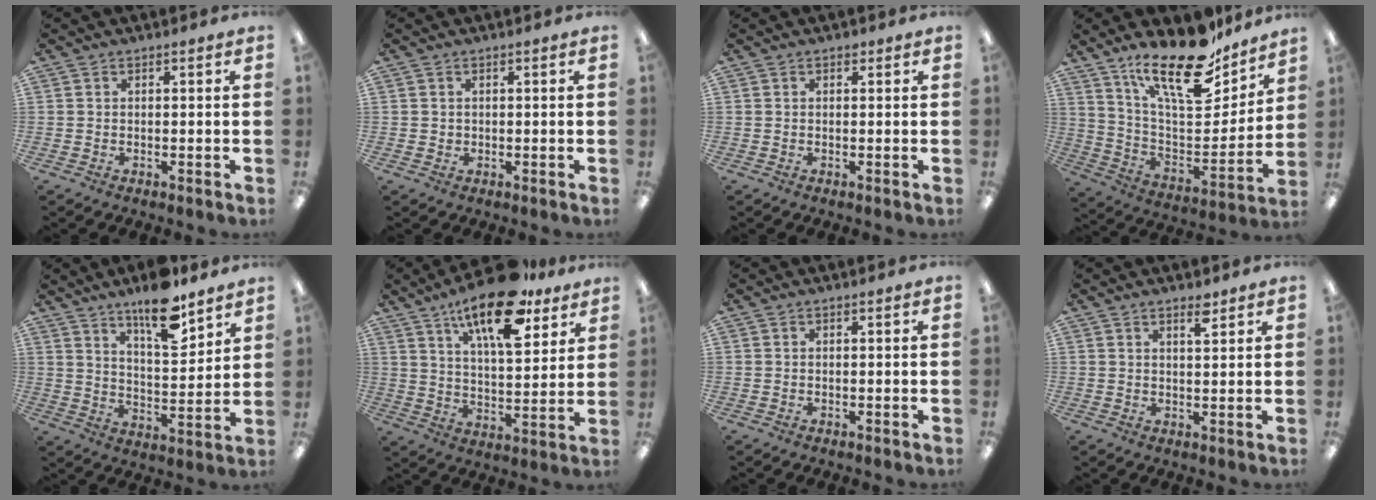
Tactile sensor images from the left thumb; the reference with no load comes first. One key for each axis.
{"total": 0.9, "fx": 0.2, "fy": 0.8, "fz": 0.0, "tx": -0.001, "ty": 0.003, "tz": 0.003}
{"total": 0.7, "fx": 0.4, "fy": 0.5, "fz": 0.2, "tx": 0.003, "ty": 0.000, "tz": 0.006}
{"total": 21.5, "fx": 15.9, "fy": 7.4, "fz": 12.4, "tx": -0.202, "ty": -0.110, "tz": 0.274}
{"total": 14.0, "fx": 10.4, "fy": 4.4, "fz": 8.2, "tx": -0.121, "ty": -0.061, "tz": 0.176}
{"total": 17.9, "fx": 11.9, "fy": 6.7, "fz": 11.5, "tx": -0.184, "ty": -0.057, "tz": 0.196}
{"total": 0.0}
{"total": 3.2, "fx": 2.5, "fy": 0.8, "fz": 1.9, "tx": -0.028, "ty": -0.008, "tz": 0.042}